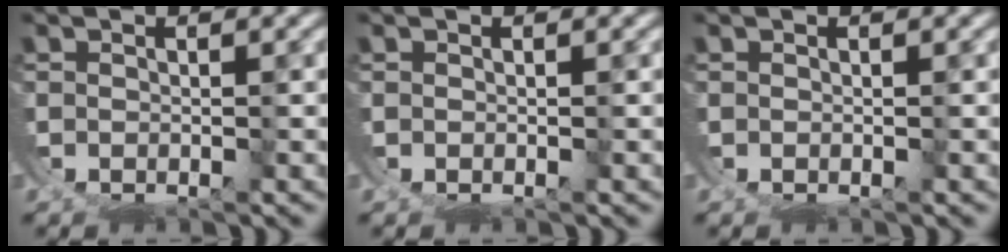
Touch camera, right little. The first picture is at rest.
{"total": 0.0}
{"total": 0.0}